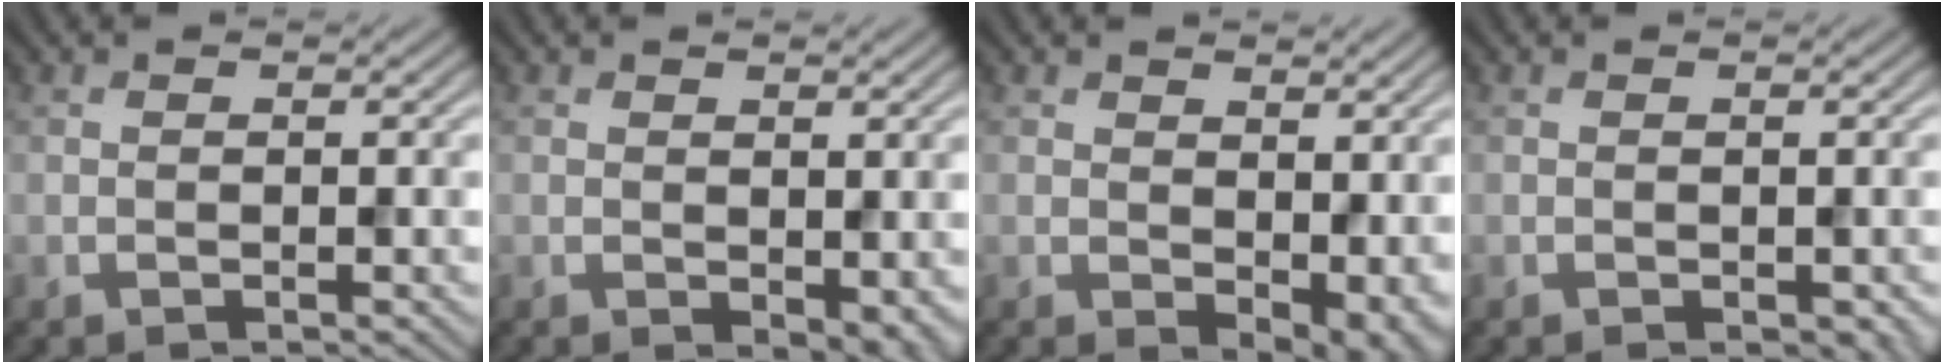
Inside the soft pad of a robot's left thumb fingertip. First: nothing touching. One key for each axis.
{"total": 3.3, "fx": -0.5, "fy": 1.9, "fz": 2.6, "tx": -0.035, "ty": -0.012, "tz": -0.002}
{"total": 6.4, "fx": 0.3, "fy": 4.0, "fz": 5.0, "tx": -0.067, "ty": -0.024, "tz": 0.019}
{"total": 1.3, "fx": -0.5, "fy": 0.7, "fz": 1.0, "tx": -0.018, "ty": -0.009, "tz": -0.004}